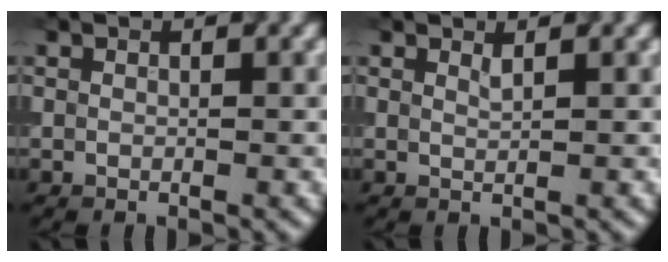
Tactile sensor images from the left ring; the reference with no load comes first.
{"total": 0.6, "force": [0.5, 0.1, 0.4], "torque": [-0.005, -0.002, 0.010]}